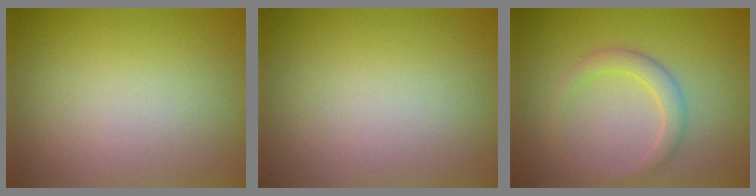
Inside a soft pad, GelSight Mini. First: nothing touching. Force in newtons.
{"total": 0.0}
{"total": 2.1, "press": 2.1, "slide": 0.1}